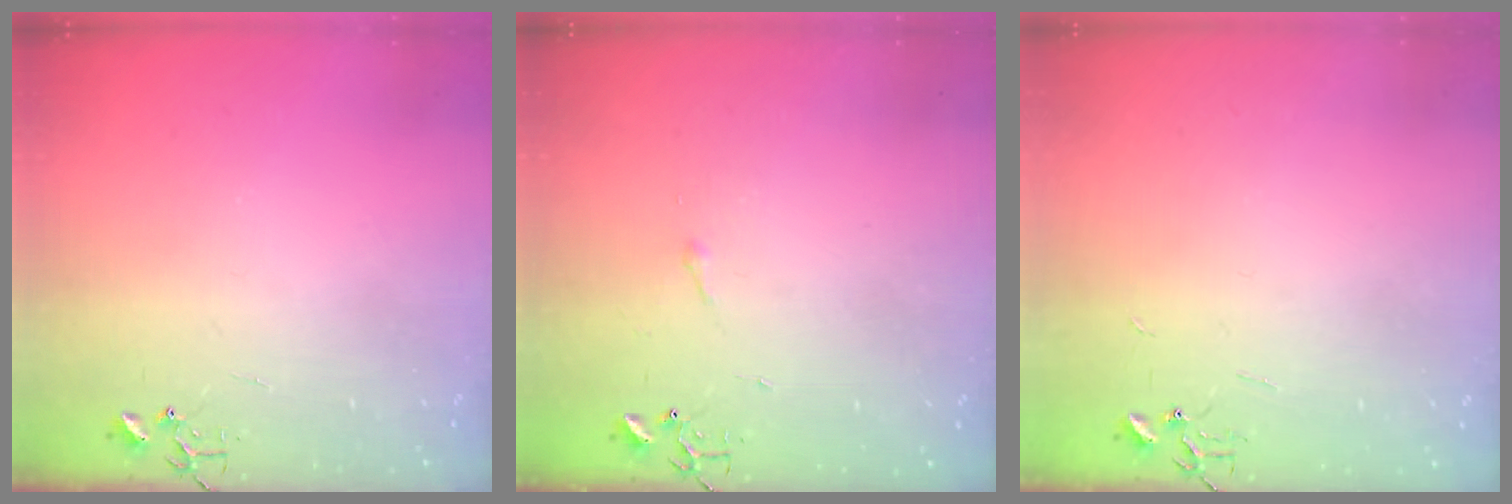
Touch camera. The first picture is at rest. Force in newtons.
{"total": 2.9, "press": 2.9, "slide": 0.5}
{"total": 1.8, "press": 1.8, "slide": 0.2}